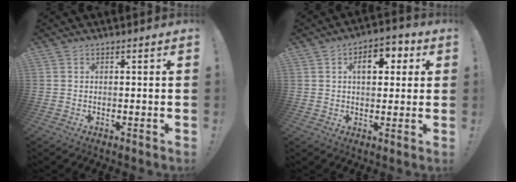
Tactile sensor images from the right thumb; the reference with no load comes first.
{"total": 8.2, "force": [2.3, 5.0, 6.1], "torque": [-0.069, -0.001, 0.032]}